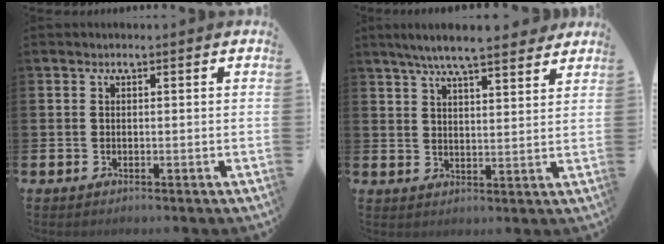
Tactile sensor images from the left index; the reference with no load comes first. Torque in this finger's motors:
{"motor_torque": [0.36, -0.39, 0.92, 0.21]}